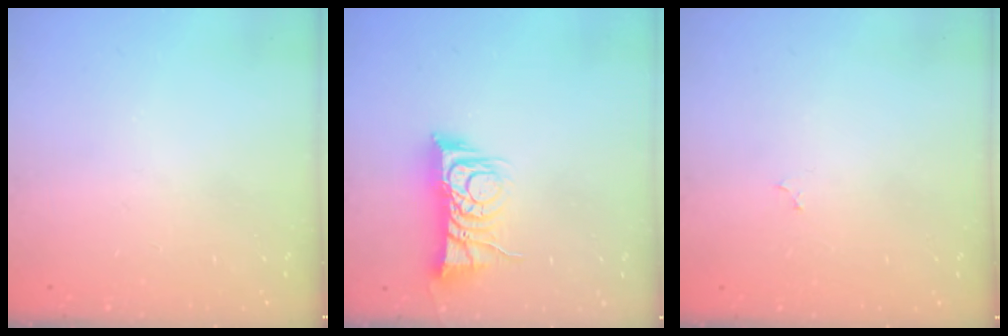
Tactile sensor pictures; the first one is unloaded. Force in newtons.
{"total": 9.7, "press": 9.7, "slide": 0.6}
{"total": 2.3, "press": 2.3, "slide": 0.2}